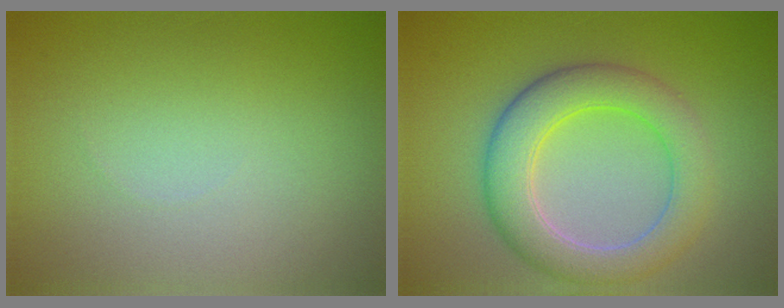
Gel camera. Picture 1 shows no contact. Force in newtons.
{"total": 6.0, "press": 5.9, "slide": 0.4}